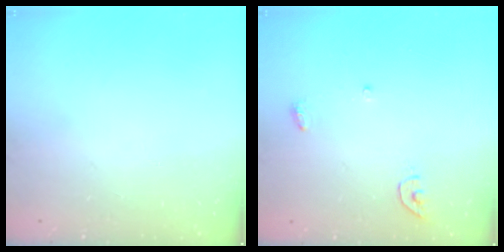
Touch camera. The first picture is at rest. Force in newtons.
{"total": 3.8, "press": 3.7, "slide": 0.3}